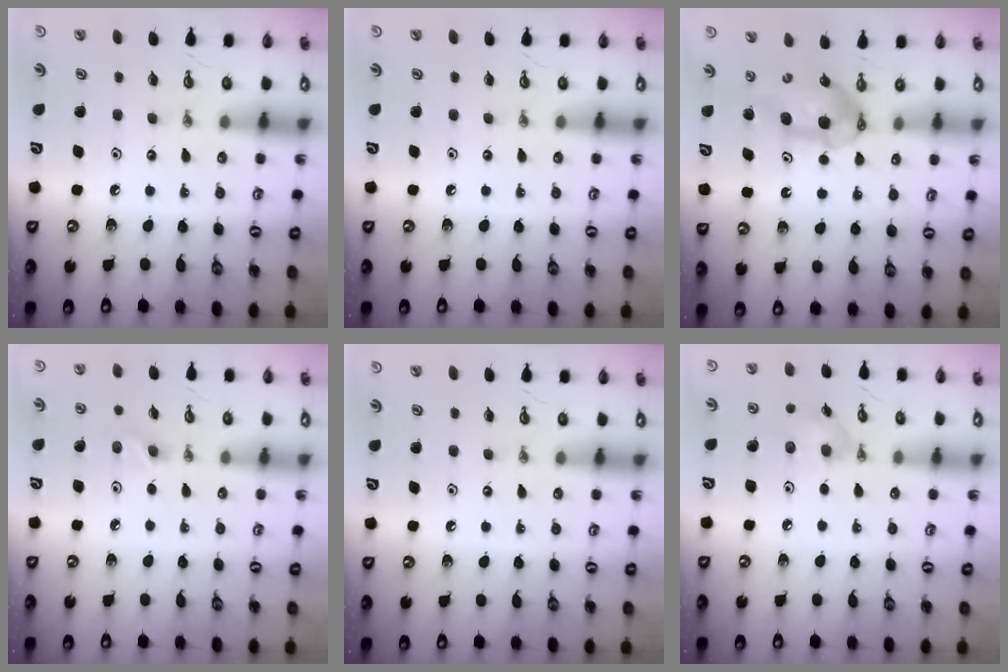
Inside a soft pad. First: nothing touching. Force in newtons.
{"total": 0.0}
{"total": 6.3, "press": 6.1, "slide": 1.4}
{"total": 5.2, "press": 5.1, "slide": 0.7}
{"total": 0.0}
{"total": 7.7, "press": 7.6, "slide": 0.5}